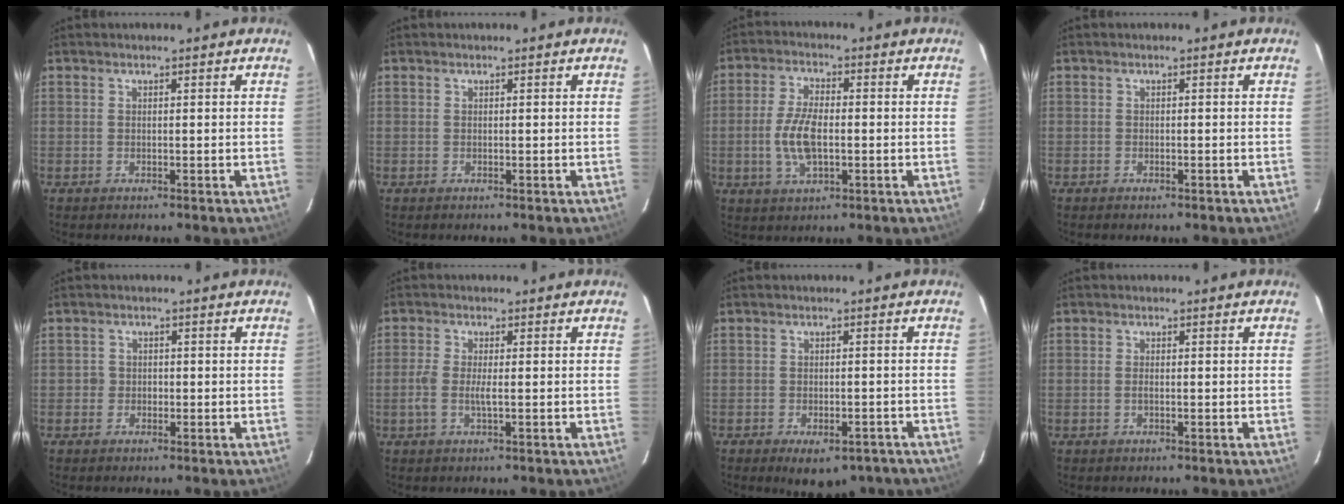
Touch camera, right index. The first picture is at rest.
{"total": 0.0}
{"total": 8.1, "force": [-1.3, 3.7, 7.1], "torque": [-0.147, 0.001, -0.024]}
{"total": 0.8, "force": [-0.7, 0.4, 0.3], "torque": [-0.008, 0.001, -0.011]}
{"total": 1.7, "force": [-0.6, 1.6, 0.0], "torque": [0.000, 0.004, -0.010]}
{"total": 3.4, "force": [-0.8, 0.7, 3.2], "torque": [-0.071, -0.001, -0.018]}
{"total": 9.1, "force": [-6.5, 4.3, 4.8], "torque": [-0.083, -0.003, -0.072]}
{"total": 1.0, "force": [-0.3, 0.4, 0.9], "torque": [-0.020, 0.000, -0.006]}